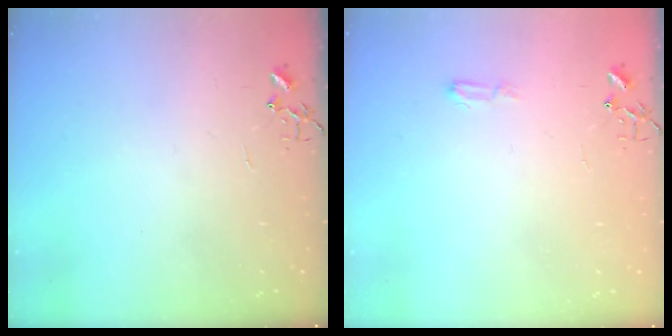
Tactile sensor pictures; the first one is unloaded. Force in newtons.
{"total": 6.0, "press": 6.0, "slide": 0.7}